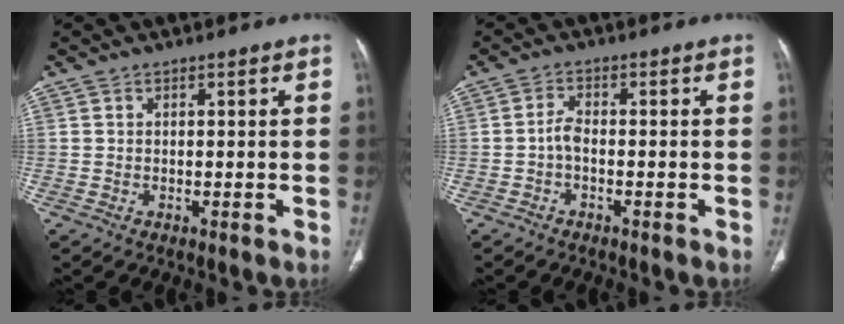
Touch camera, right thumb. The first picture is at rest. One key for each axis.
{"total": 2.3, "fx": -0.9, "fy": 1.0, "fz": 1.8, "tx": -0.036, "ty": 0.011, "tz": -0.021}